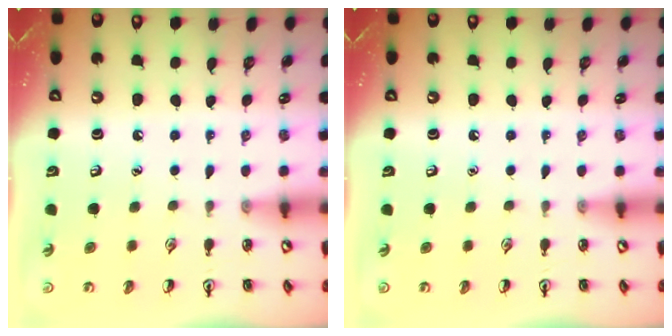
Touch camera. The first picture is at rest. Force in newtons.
{"total": 0.0}